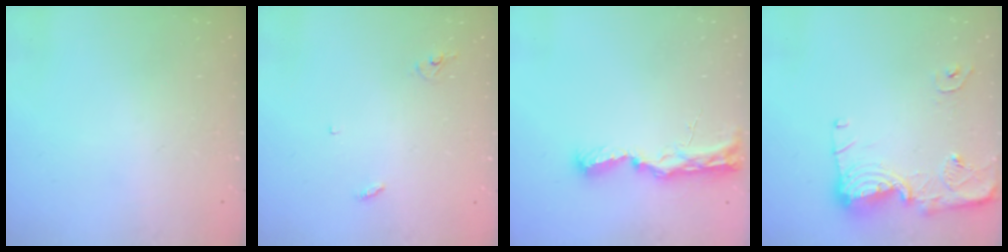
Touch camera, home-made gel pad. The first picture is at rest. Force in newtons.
{"total": 2.9, "press": 2.9, "slide": 0.2}
{"total": 8.8, "press": 8.8, "slide": 1.0}
{"total": 13.8, "press": 13.8, "slide": 1.3}